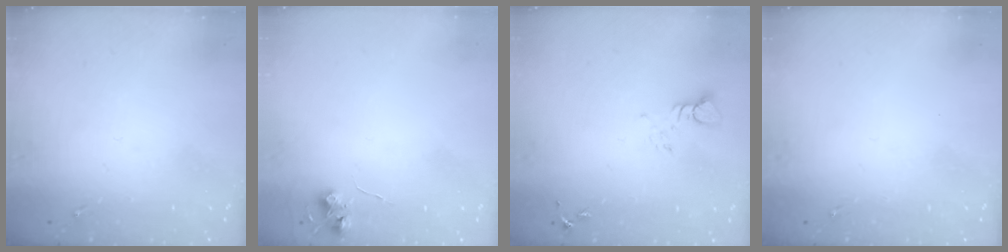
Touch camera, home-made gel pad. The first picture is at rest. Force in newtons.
{"total": 5.5, "press": 5.5, "slide": 0.5}
{"total": 3.8, "press": 3.8, "slide": 0.5}
{"total": 0.0}